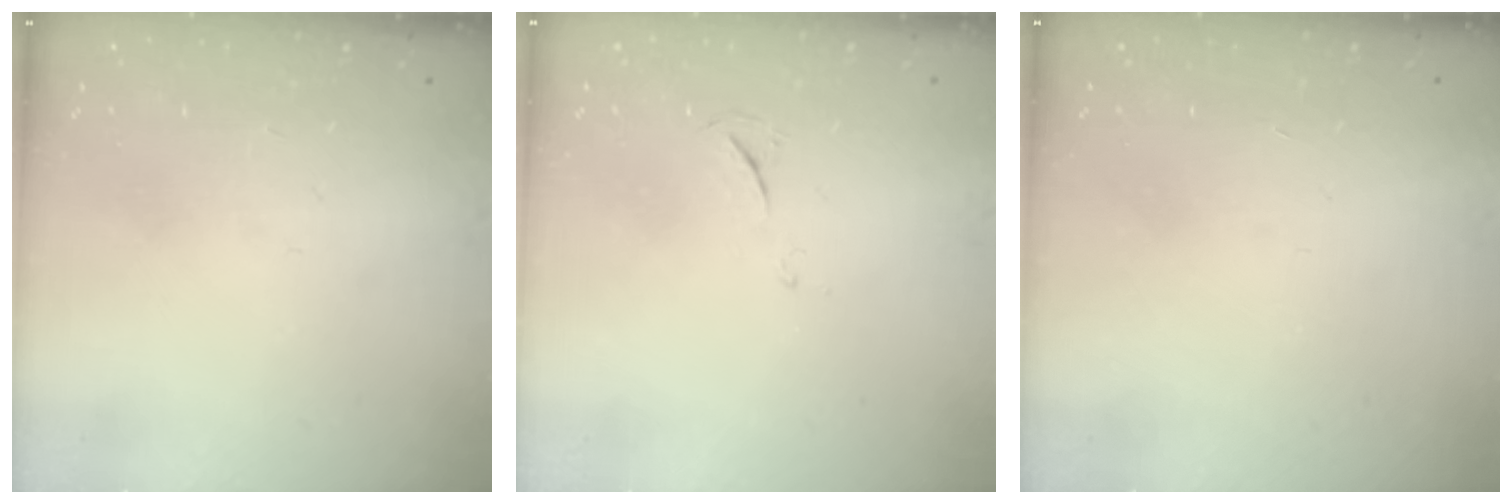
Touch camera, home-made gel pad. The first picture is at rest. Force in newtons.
{"total": 4.1, "press": 4.1, "slide": 0.6}
{"total": 1.7, "press": 1.7, "slide": 0.1}